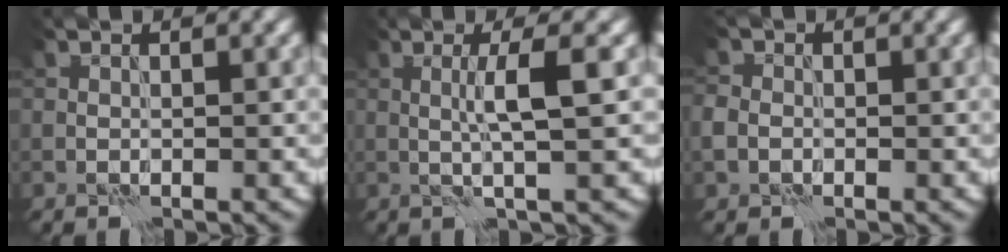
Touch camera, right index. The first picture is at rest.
{"total": 3.5, "force": [0.3, 0.4, 3.5], "torque": [-0.059, 0.005, 0.004]}
{"total": 2.1, "force": [-0.3, 1.9, 0.9], "torque": [-0.016, 0.004, -0.005]}